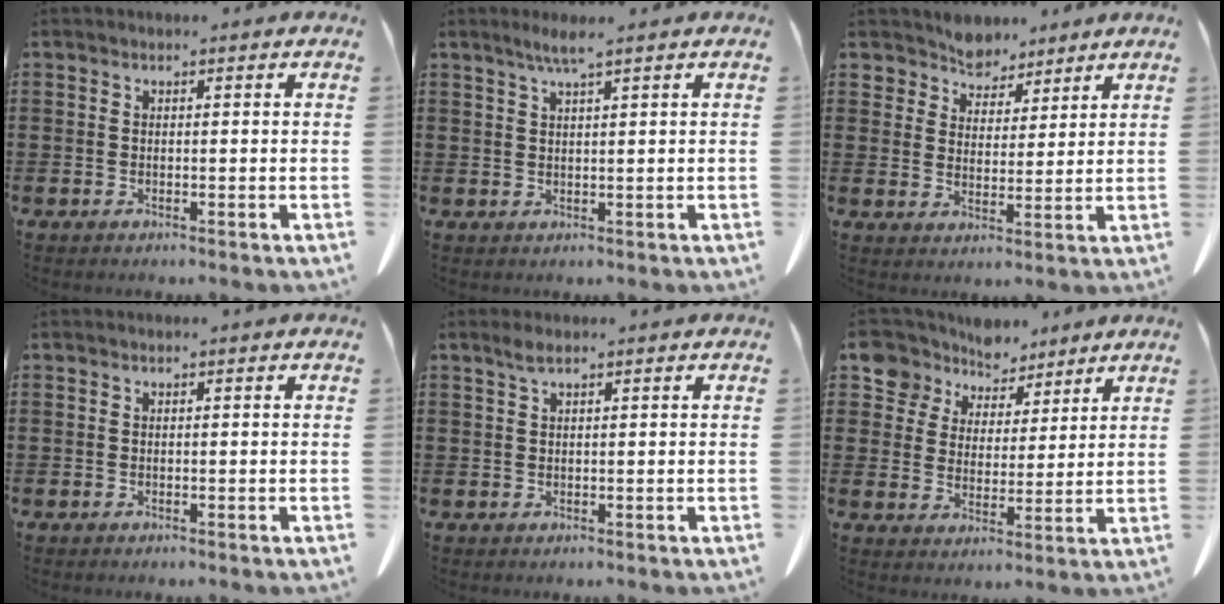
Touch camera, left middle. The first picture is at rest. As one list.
[{"total": 2.9, "force": [2.0, -0.2, 2.2], "torque": [-0.046, -0.002, 0.035]}, {"total": 5.4, "force": [4.9, 2.2, -0.2], "torque": [-0.027, -0.025, 0.092]}, {"total": 0.0}, {"total": 1.7, "force": [1.0, 0.2, 1.4], "torque": [-0.030, 0.000, 0.018]}, {"total": 7.8, "force": [6.5, 4.2, 0.7], "torque": [-0.052, -0.030, 0.122]}]